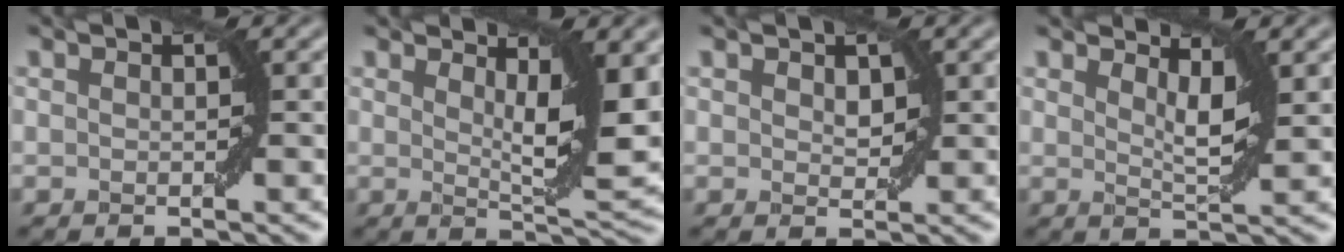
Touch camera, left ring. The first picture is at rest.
{"total": 6.4, "force": [2.1, 1.5, 5.8], "torque": [-0.077, -0.013, 0.036]}
{"total": 1.3, "force": [0.5, 0.8, 0.9], "torque": [-0.013, -0.002, 0.013]}
{"total": 2.5, "force": [1.6, 0.5, 1.9], "torque": [-0.028, -0.007, 0.028]}